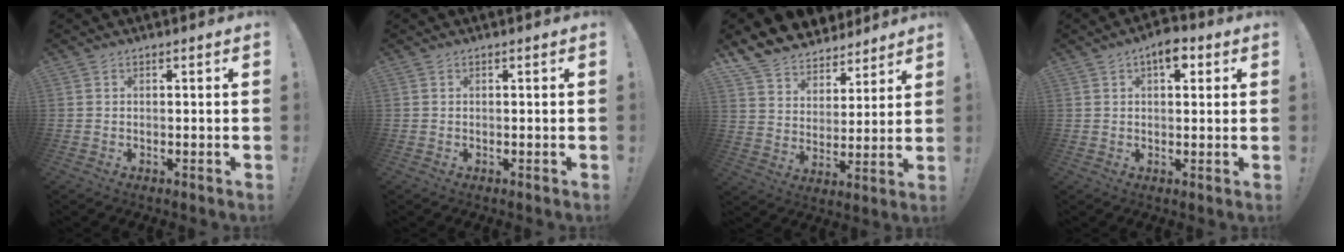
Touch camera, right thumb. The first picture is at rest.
{"total": 0.0}
{"total": 8.8, "force": [7.2, 5.0, 0.4], "torque": [-0.019, -0.068, 0.141]}
{"total": 5.3, "force": [2.5, 2.6, 3.8], "torque": [-0.050, -0.008, 0.039]}